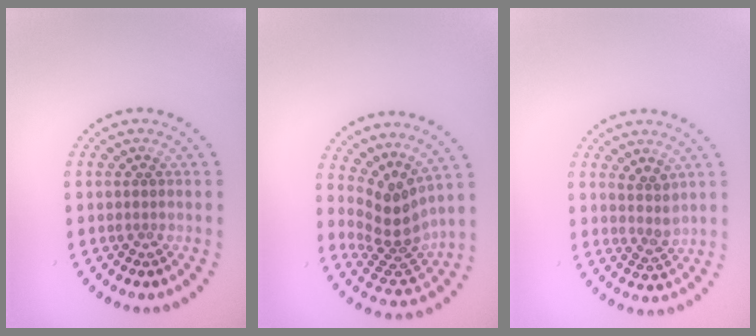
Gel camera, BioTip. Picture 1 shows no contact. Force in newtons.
{"total": 3.9, "press": 2.7, "slide": 2.7}
{"total": 2.0, "press": 1.6, "slide": 1.2}